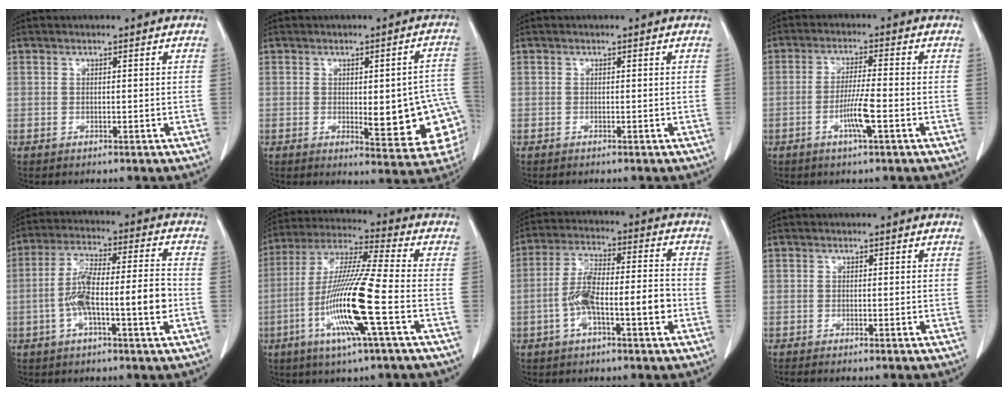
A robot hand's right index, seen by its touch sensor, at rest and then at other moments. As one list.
[{"total": 13.6, "force": [-2.1, 3.8, 12.9], "torque": [-0.107, 0.013, -0.009]}, {"total": 0.0}, {"total": 5.2, "force": [-1.9, -0.2, 4.9], "torque": [-0.092, -0.005, -0.035]}, {"total": 10.9, "force": [-2.7, 1.5, 10.4], "torque": [-0.194, 0.022, -0.047]}, {"total": 15.2, "force": [-4.6, -0.6, 14.4], "torque": [-0.293, -0.013, -0.094]}, {"total": 9.8, "force": [-2.9, 2.4, 9.1], "torque": [-0.172, 0.026, -0.051]}, {"total": 1.5, "force": [-1.3, 0.0, 0.7], "torque": [-0.009, -0.001, -0.016]}]